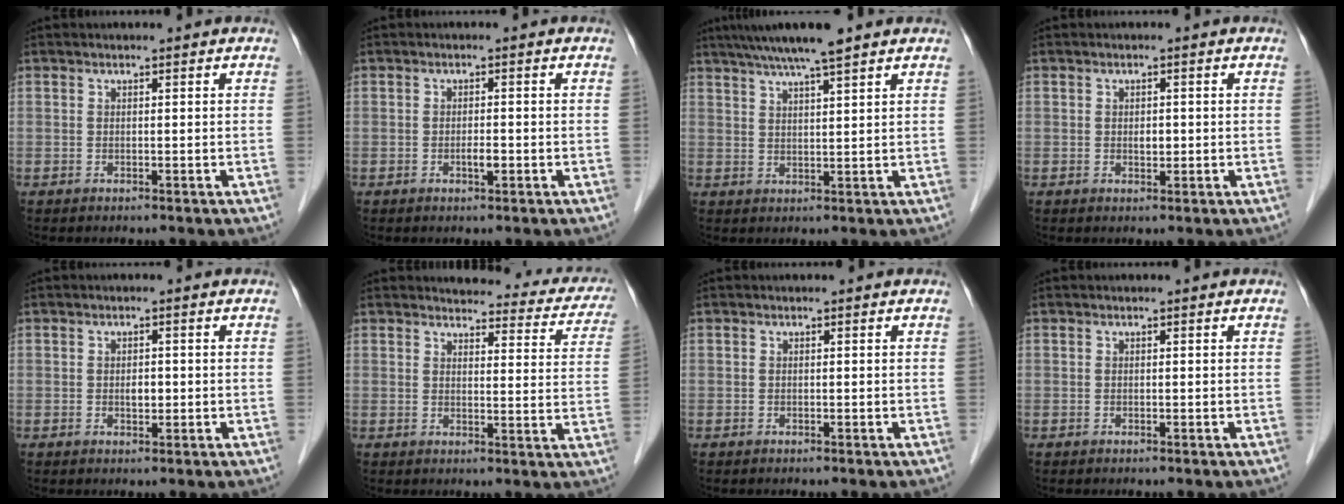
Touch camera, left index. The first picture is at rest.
{"total": 1.5, "force": [-0.7, 0.4, 1.3], "torque": [-0.025, -0.003, -0.011]}
{"total": 8.1, "force": [6.4, -0.1, 4.9], "torque": [-0.081, 0.021, 0.101]}
{"total": 1.4, "force": [-0.2, 0.9, 1.1], "torque": [-0.018, -0.003, -0.001]}
{"total": 1.6, "force": [-0.3, 1.0, 1.3], "torque": [-0.022, -0.002, -0.003]}
{"total": 15.8, "force": [14.8, 4.2, 3.9], "torque": [-0.006, -0.045, 0.138]}
{"total": 0.0}
{"total": 0.0}